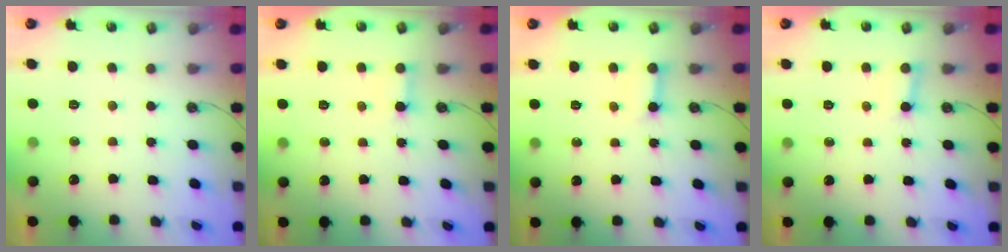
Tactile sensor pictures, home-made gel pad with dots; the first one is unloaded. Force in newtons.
{"total": 2.4, "press": 2.4, "slide": 0.0}
{"total": 4.4, "press": 4.4, "slide": 0.5}
{"total": 3.7, "press": 3.7, "slide": 0.2}